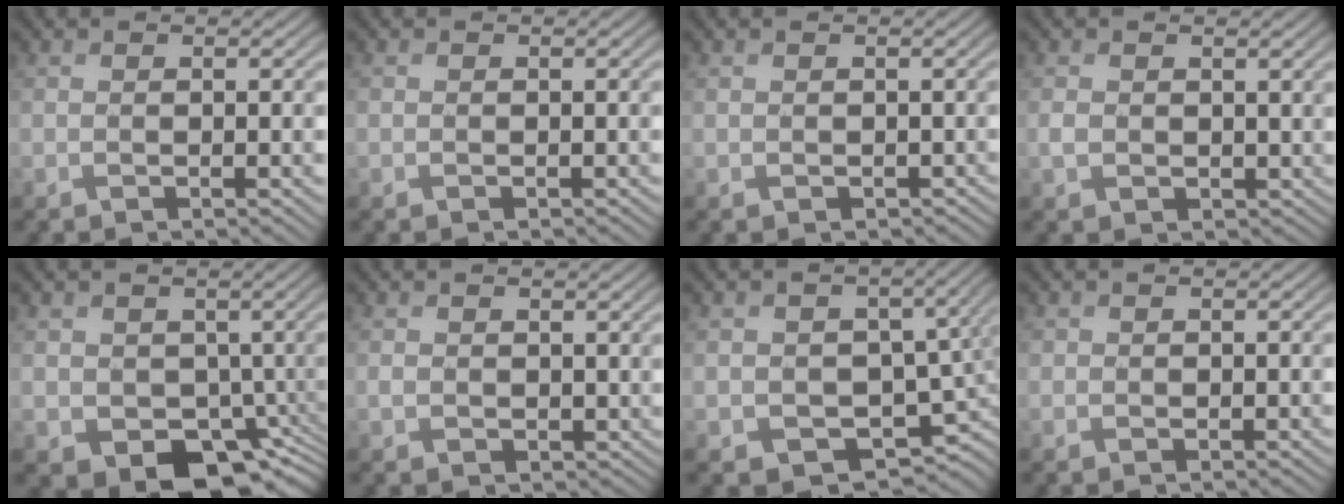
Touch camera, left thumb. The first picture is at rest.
{"total": 0.0}
{"total": 0.7, "force": [0.2, 0.7, 0.2], "torque": [-0.006, -0.005, 0.005]}
{"total": 2.3, "force": [0.2, 2.0, 1.2], "torque": [-0.035, -0.004, 0.004]}
{"total": 8.0, "force": [-2.4, 6.1, 4.6], "torque": [-0.082, -0.033, -0.036]}
{"total": 1.6, "force": [0.6, 1.4, 0.6], "torque": [-0.019, -0.004, 0.012]}
{"total": 7.4, "force": [-0.2, 6.0, 4.4], "torque": [-0.085, -0.038, -0.004]}
{"total": 0.7, "force": [0.3, 0.6, 0.1], "torque": [-0.001, -0.002, 0.006]}